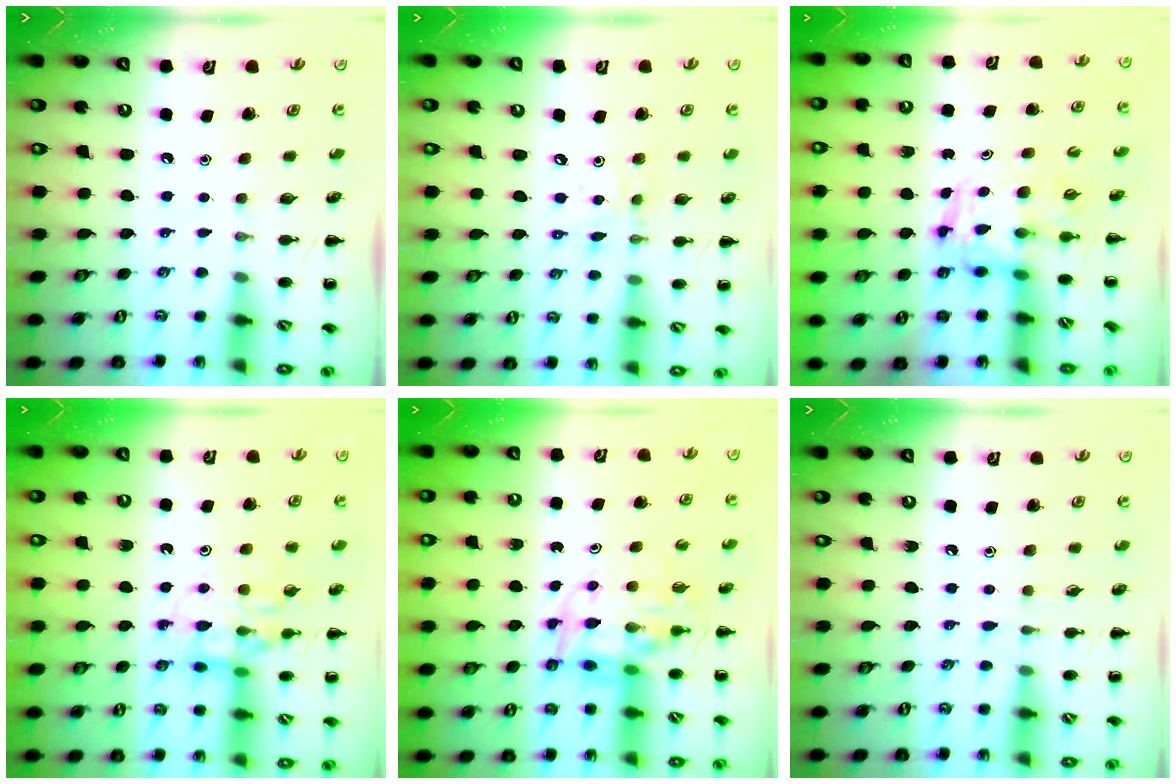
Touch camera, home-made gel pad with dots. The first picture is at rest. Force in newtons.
{"total": 6.4, "press": 6.2, "slide": 1.3}
{"total": 3.5, "press": 3.5, "slide": 0.6}
{"total": 13.2, "press": 13.1, "slide": 1.4}
{"total": 10.5, "press": 10.0, "slide": 3.2}
{"total": 4.7, "press": 4.2, "slide": 2.0}